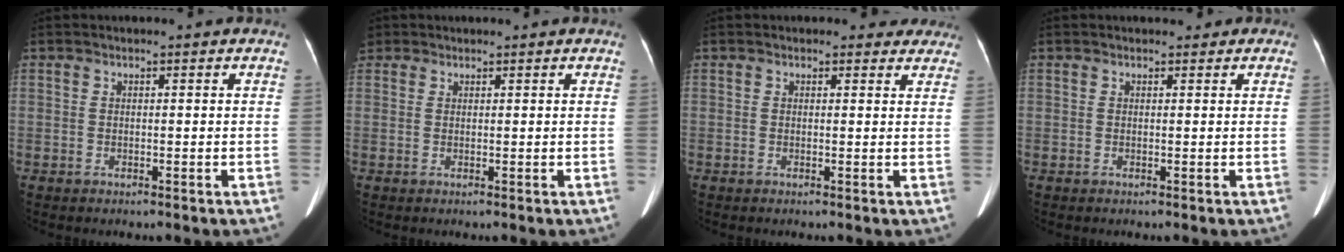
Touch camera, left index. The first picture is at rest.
{"total": 1.2, "force": [0.9, 0.9, 0.1], "torque": [-0.001, 0.006, 0.016]}
{"total": 3.2, "force": [2.8, 1.4, 0.3], "torque": [0.013, 0.000, 0.016]}
{"total": 1.6, "force": [1.3, 0.8, 0.6], "torque": [0.000, 0.009, 0.012]}